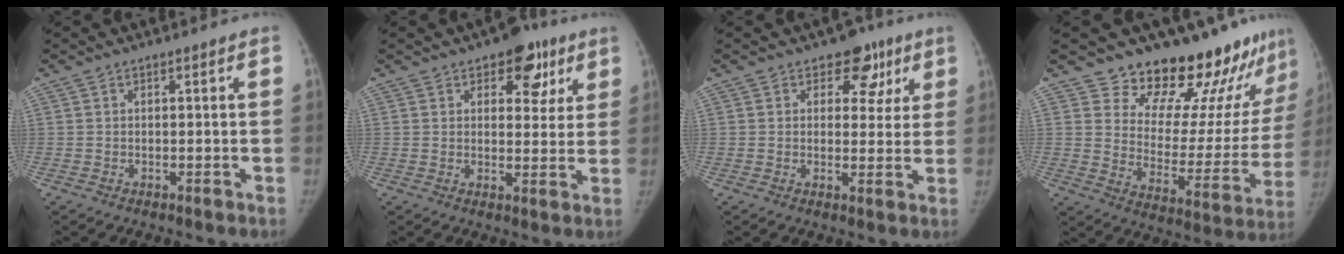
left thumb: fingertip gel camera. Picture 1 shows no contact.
{"total": 8.9, "force": [4.8, 5.2, 5.4], "torque": [-0.026, -0.015, 0.059]}
{"total": 7.1, "force": [3.8, 5.1, 3.3], "torque": [0.006, -0.008, 0.044]}
{"total": 20.3, "force": [17.9, 6.9, 6.5], "torque": [-0.030, -0.154, 0.240]}